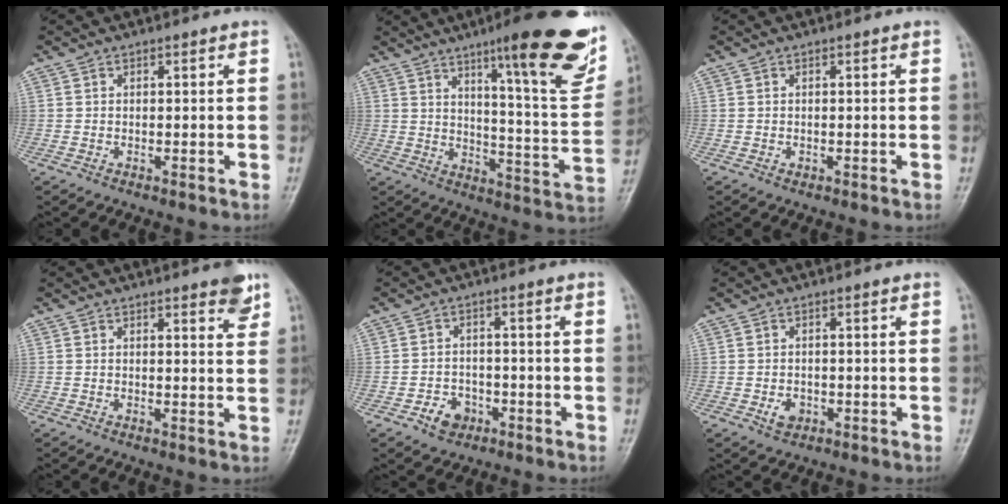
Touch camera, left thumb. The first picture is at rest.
{"total": 23.5, "force": [13.8, 4.1, 18.6], "torque": [-0.220, -0.063, 0.194]}
{"total": 0.5, "force": [-0.2, 0.4, 0.3], "torque": [-0.002, 0.002, -0.003]}
{"total": 3.9, "force": [2.6, 1.0, 2.8], "torque": [-0.025, -0.014, 0.030]}
{"total": 4.5, "force": [-2.3, 3.5, 1.7], "torque": [-0.009, 0.017, -0.035]}
{"total": 2.6, "force": [-0.9, 2.0, 1.4], "torque": [-0.017, 0.001, -0.009]}